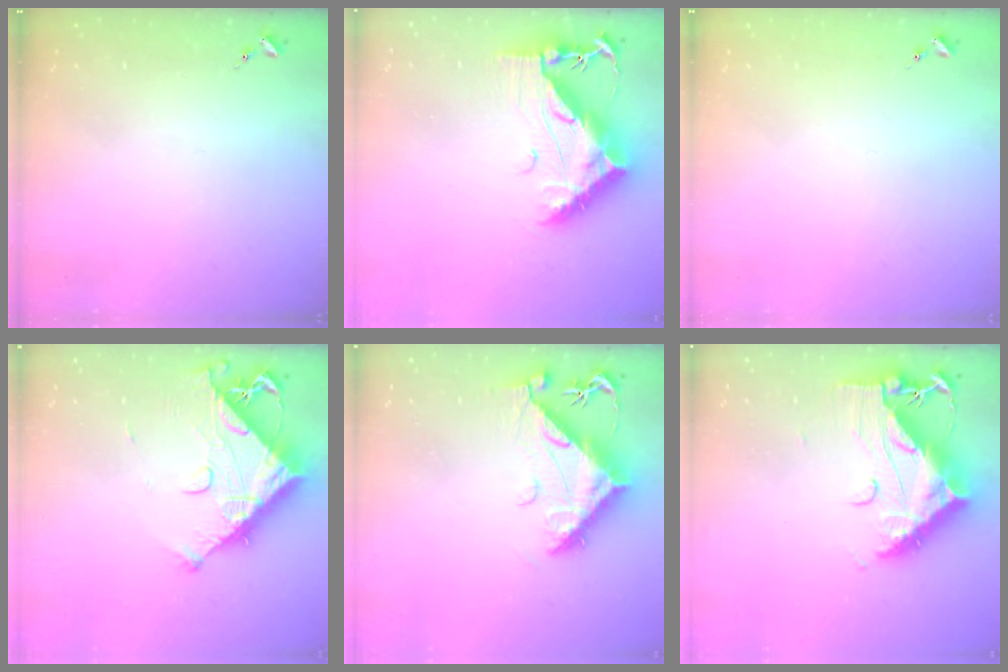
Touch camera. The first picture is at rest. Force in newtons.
{"total": 13.2, "press": 13.2, "slide": 1.2}
{"total": 0.0}
{"total": 12.7, "press": 12.7, "slide": 1.5}
{"total": 12.3, "press": 12.2, "slide": 1.5}
{"total": 17.0, "press": 17.0, "slide": 1.4}